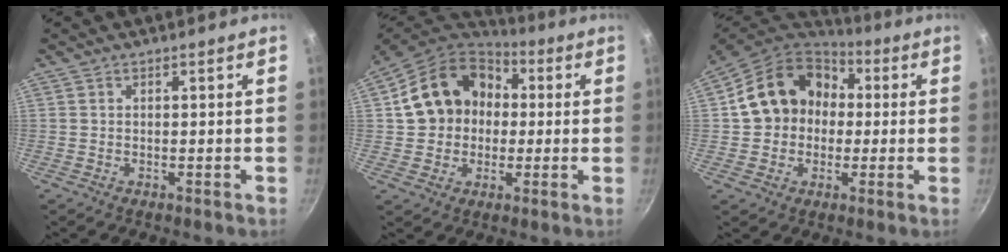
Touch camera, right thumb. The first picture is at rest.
{"total": 17.0, "force": [2.1, 14.1, 9.2], "torque": [-0.135, 0.040, 0.028]}
{"total": 16.6, "force": [1.7, 13.9, 8.8], "torque": [-0.122, 0.041, 0.019]}